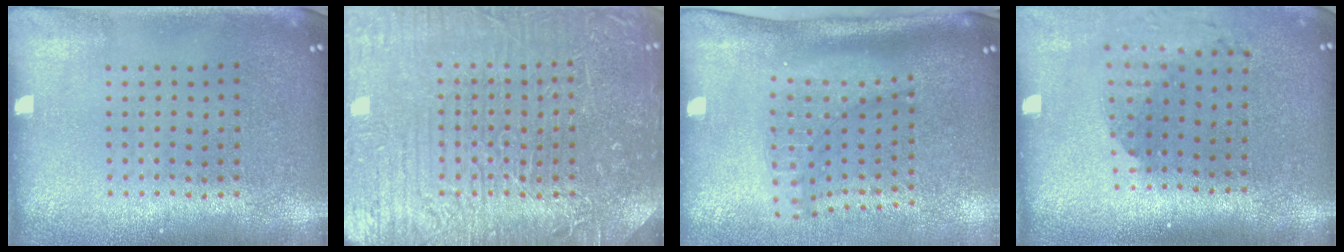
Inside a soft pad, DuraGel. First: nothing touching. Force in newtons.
{"total": 6.0, "press": 6.0, "slide": 0.7}
{"total": 2.3, "press": 1.6, "slide": 1.7}
{"total": 1.6, "press": 1.3, "slide": 0.9}